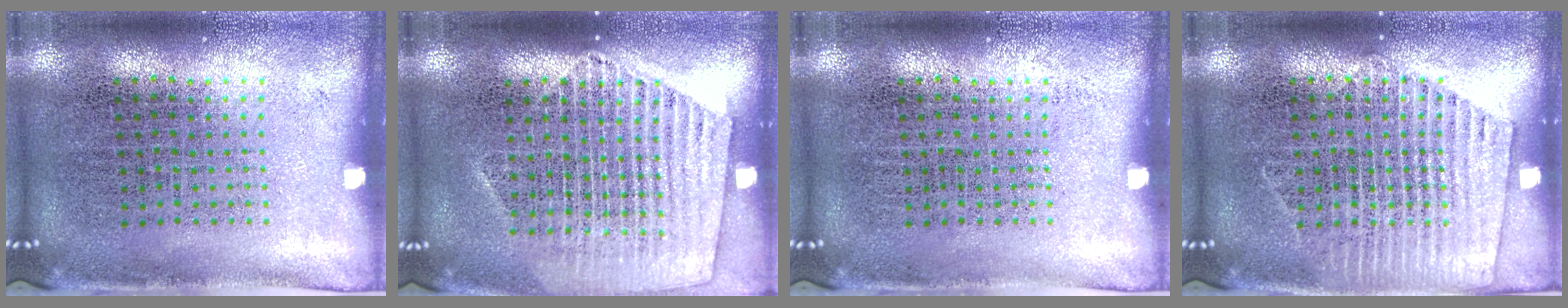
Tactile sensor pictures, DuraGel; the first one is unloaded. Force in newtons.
{"total": 1.6, "press": 1.4, "slide": 0.6}
{"total": 0.0}
{"total": 2.3, "press": 2.3, "slide": 0.4}